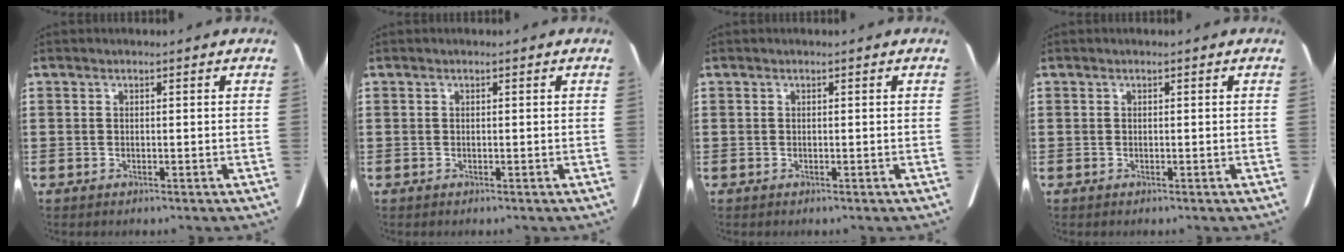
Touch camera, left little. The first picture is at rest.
{"total": 0.0}
{"total": 0.0}
{"total": 0.0}